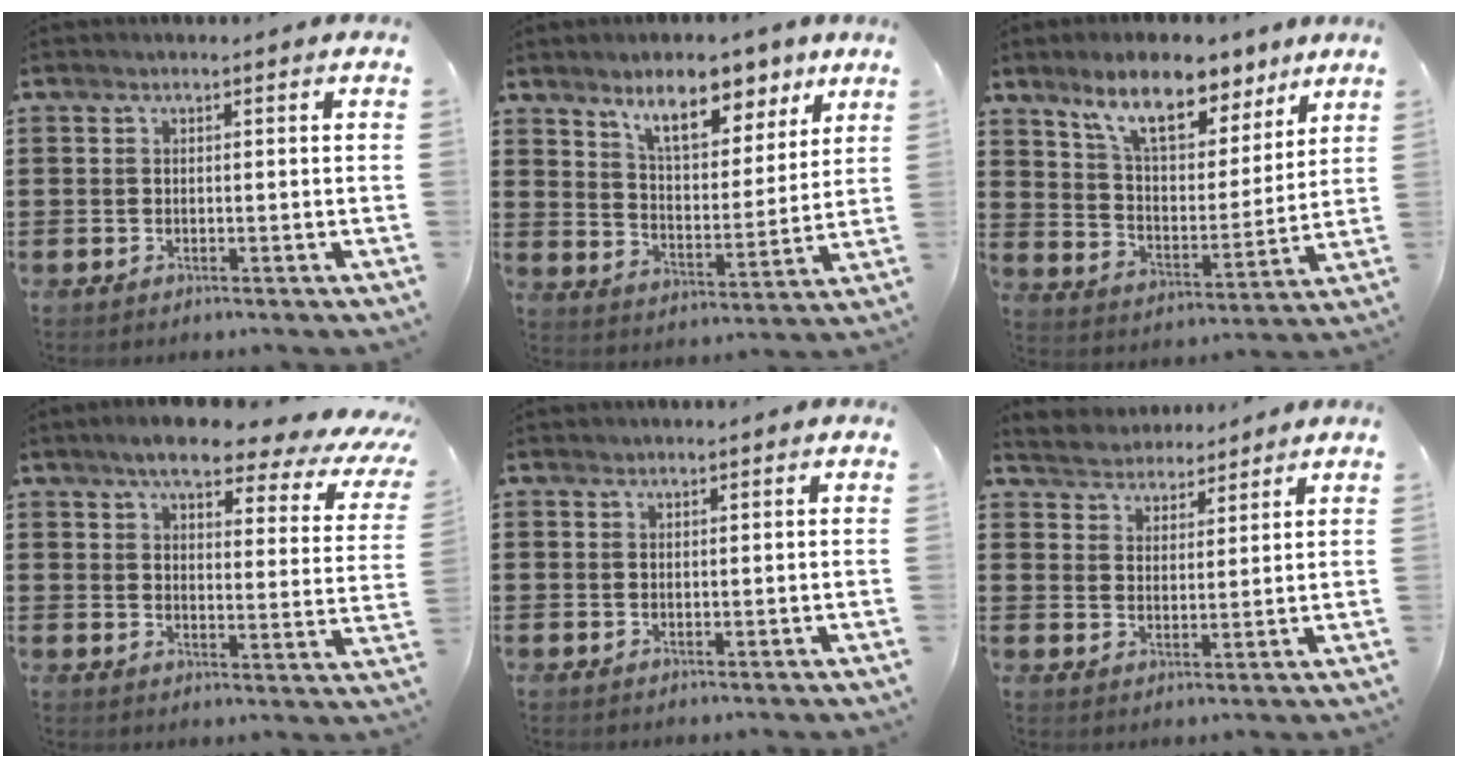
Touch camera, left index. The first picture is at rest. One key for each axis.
{"total": 9.8, "fx": 7.6, "fy": 3.4, "fz": 5.1, "tx": -0.087, "ty": -0.028, "tz": 0.130}
{"total": 11.1, "fx": 8.4, "fy": 3.9, "fz": 6.0, "tx": -0.122, "ty": -0.026, "tz": 0.149}
{"total": 6.7, "fx": 5.4, "fy": 1.4, "fz": 3.7, "tx": -0.079, "ty": -0.029, "tz": 0.086}
{"total": 0.6, "fx": 0.6, "fy": 0.1, "fz": 0.0, "tx": -0.002, "ty": 0.000, "tz": 0.012}
{"total": 3.8, "fx": 3.6, "fy": 1.0, "fz": -0.7, "tx": -0.005, "ty": -0.014, "tz": 0.064}